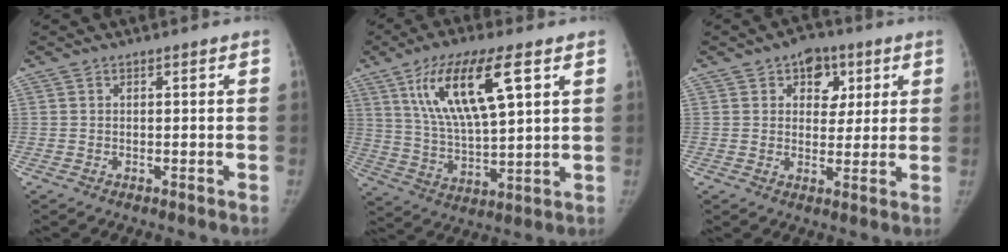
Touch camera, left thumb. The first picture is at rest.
{"total": 16.6, "force": [7.0, 5.0, 14.2], "torque": [-0.257, -0.019, 0.134]}
{"total": 7.6, "force": [3.2, 5.6, 3.9], "torque": [-0.010, -0.006, 0.040]}